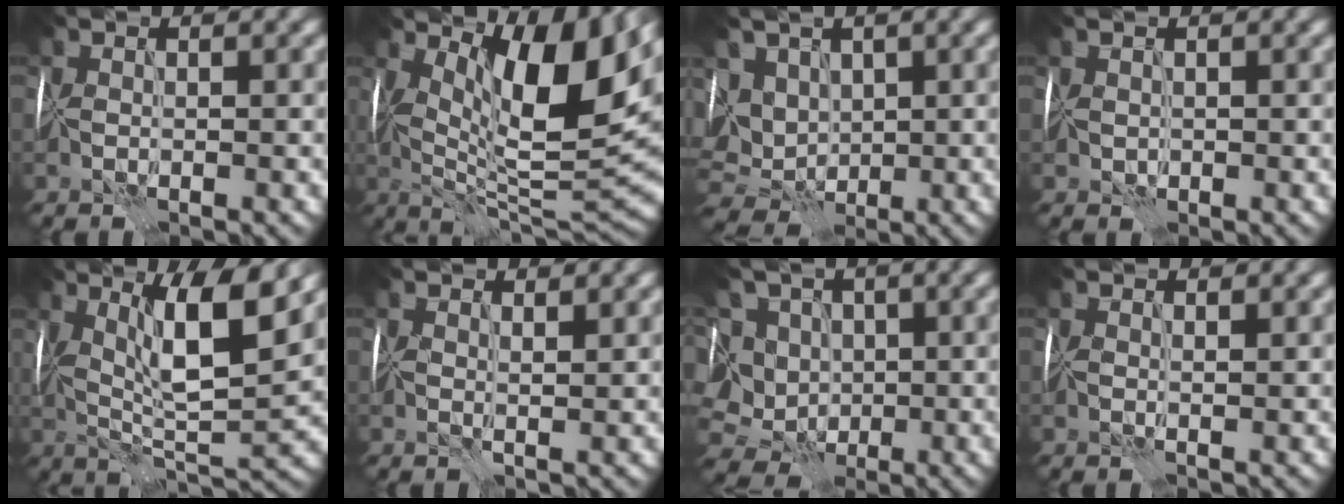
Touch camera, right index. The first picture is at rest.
{"total": 12.6, "force": [4.3, 4.2, 11.1], "torque": [-0.175, -0.003, 0.075]}
{"total": 6.6, "force": [1.4, 5.5, 3.3], "torque": [-0.071, 0.016, 0.020]}
{"total": 0.6, "force": [0.0, 0.6, 0.0], "torque": [-0.008, 0.003, 0.002]}
{"total": 9.7, "force": [3.3, 2.5, 8.8], "torque": [-0.150, -0.001, 0.057]}
{"total": 1.6, "force": [1.1, 0.3, 1.1], "torque": [-0.016, -0.001, 0.019]}
{"total": 10.0, "force": [1.4, 8.5, 5.1], "torque": [-0.101, 0.024, -0.006]}
{"total": 1.0, "force": [0.8, 0.1, 0.7], "torque": [-0.007, 0.003, 0.009]}